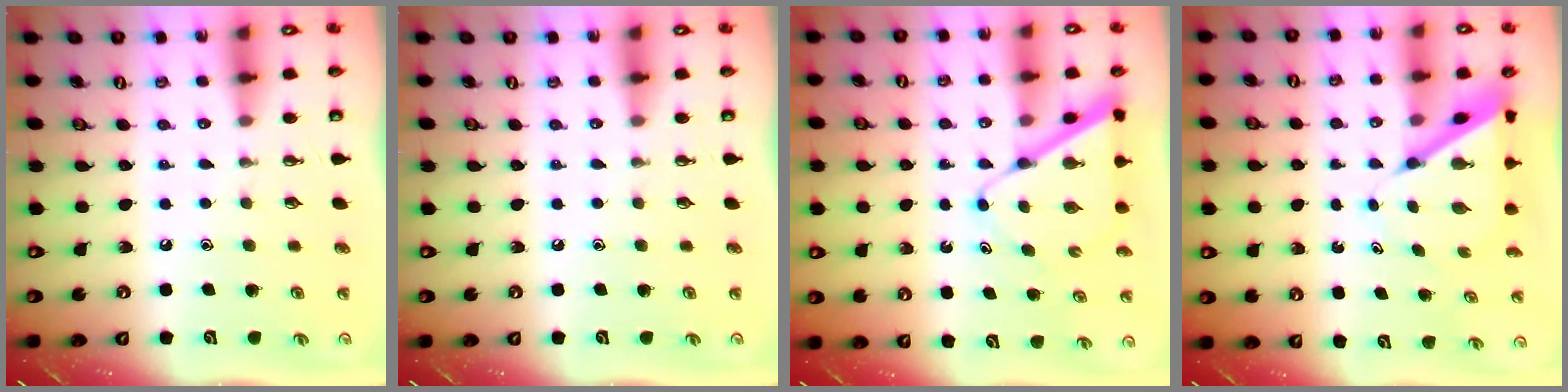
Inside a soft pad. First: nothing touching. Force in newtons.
{"total": 0.0}
{"total": 8.8, "press": 8.8, "slide": 0.9}
{"total": 7.4, "press": 7.4, "slide": 0.7}